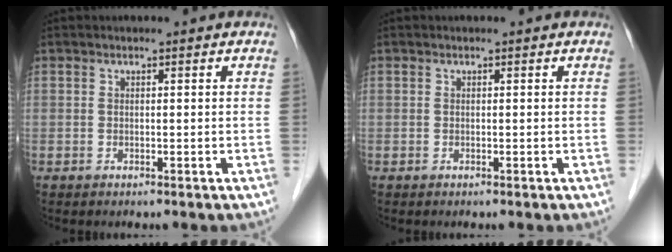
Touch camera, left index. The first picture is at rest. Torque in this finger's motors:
{"motor_torque": [0.00, 0.00, 0.00, 0.00]}